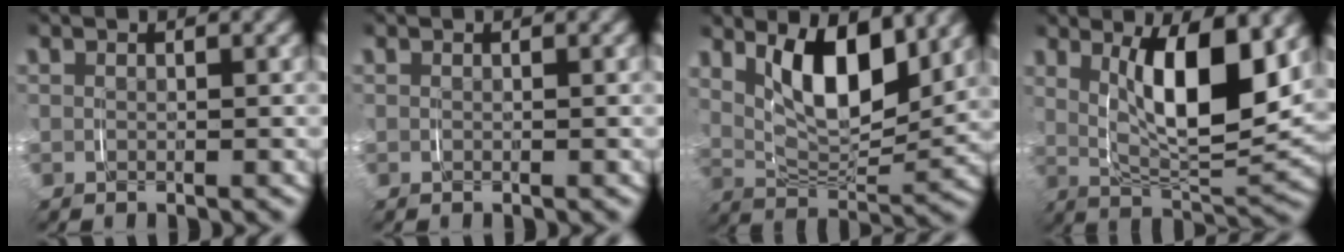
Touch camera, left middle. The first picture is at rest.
{"total": 0.0}
{"total": 8.0, "force": [3.4, 3.7, 6.3], "torque": [-0.113, -0.007, 0.055]}
{"total": 9.4, "force": [2.5, 3.4, 8.4], "torque": [-0.140, -0.010, 0.043]}